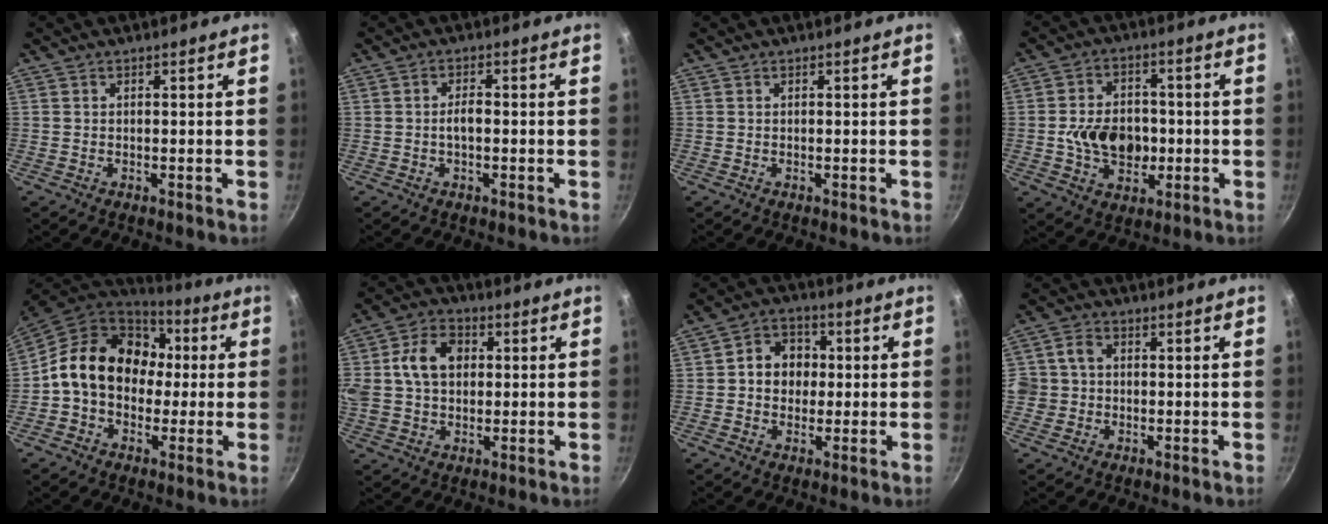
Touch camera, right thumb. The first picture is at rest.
{"total": 2.0, "force": [-0.2, 1.0, 1.7], "torque": [-0.027, 0.008, -0.005]}
{"total": 0.0}
{"total": 11.3, "force": [-1.4, 8.3, 7.6], "torque": [-0.098, 0.014, -0.023]}
{"total": 17.8, "force": [1.7, 13.9, 11.0], "torque": [-0.146, 0.041, 0.015]}
{"total": 14.5, "force": [2.5, 11.1, 9.0], "torque": [-0.165, 0.027, 0.034]}
{"total": 8.1, "force": [0.5, 6.8, 4.2], "torque": [-0.029, 0.011, -0.003]}
{"total": 4.5, "force": [-0.1, 4.1, 1.9], "torque": [-0.013, 0.009, -0.007]}